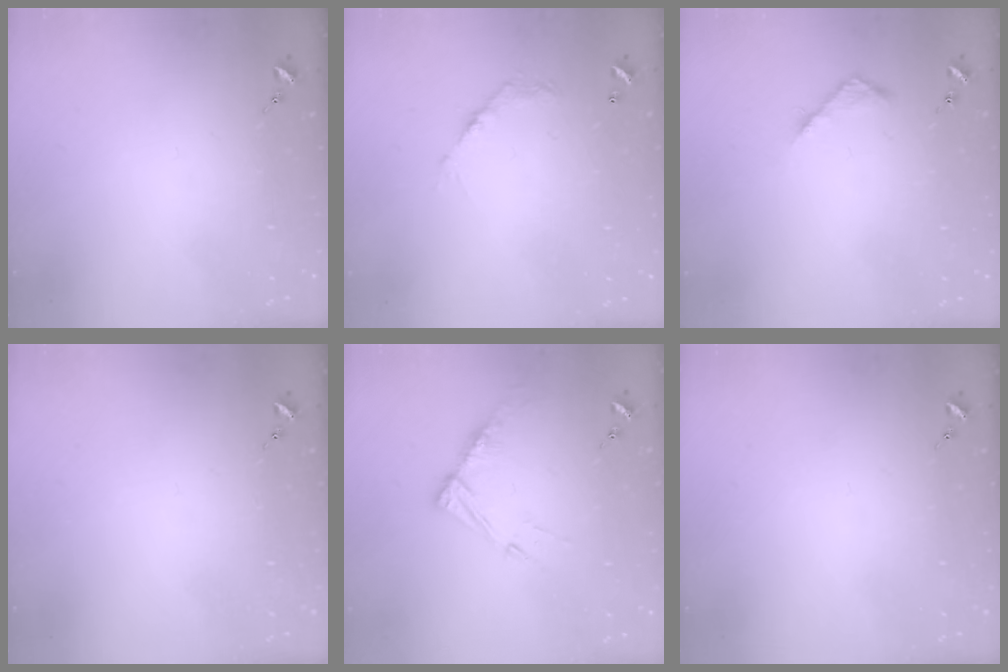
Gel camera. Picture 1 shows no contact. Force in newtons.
{"total": 6.3, "press": 6.3, "slide": 0.4}
{"total": 4.6, "press": 4.6, "slide": 0.5}
{"total": 0.0}
{"total": 9.4, "press": 9.4, "slide": 0.6}
{"total": 0.0}